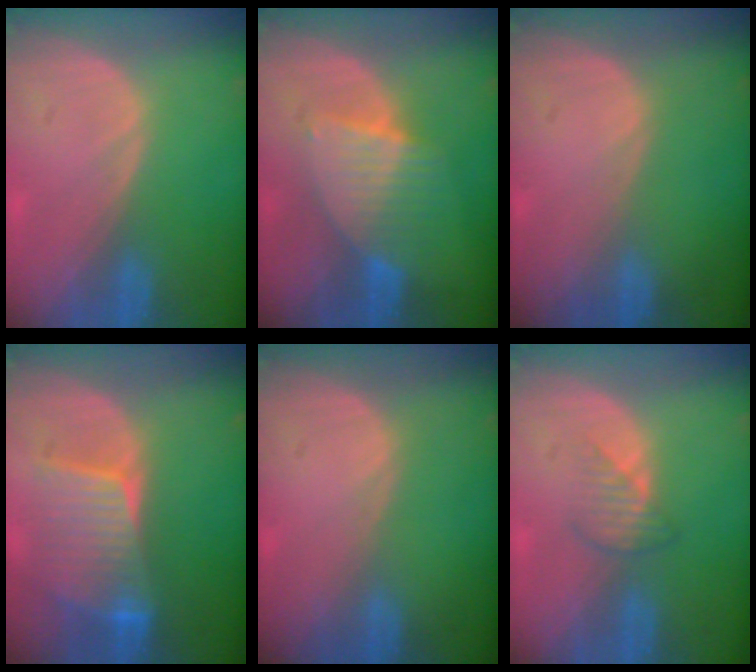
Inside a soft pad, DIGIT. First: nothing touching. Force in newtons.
{"total": 6.1, "press": 6.1, "slide": 0.5}
{"total": 0.0}
{"total": 7.8, "press": 7.7, "slide": 1.7}
{"total": 0.0}
{"total": 2.5, "press": 2.5, "slide": 0.4}